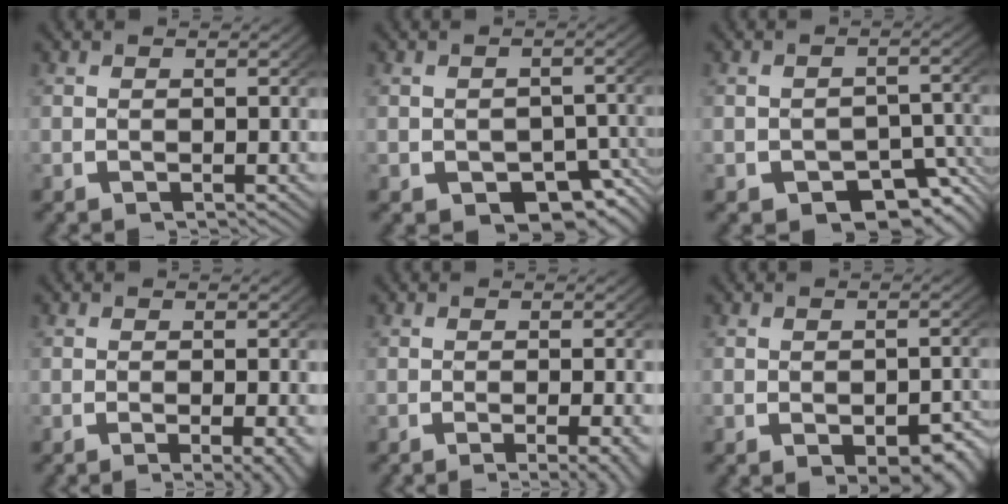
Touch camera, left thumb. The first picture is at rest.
{"total": 5.3, "force": [-2.2, 3.7, 3.0], "torque": [-0.044, -0.026, -0.024]}
{"total": 6.0, "force": [-3.1, 4.0, 3.2], "torque": [-0.048, -0.029, -0.036]}
{"total": 3.2, "force": [-1.4, 0.8, 2.8], "torque": [-0.039, -0.012, -0.016]}
{"total": 3.9, "force": [-2.1, 1.0, 3.2], "torque": [-0.046, -0.012, -0.025]}
{"total": 4.0, "force": [-1.6, 2.3, 2.9], "torque": [-0.047, -0.025, -0.012]}